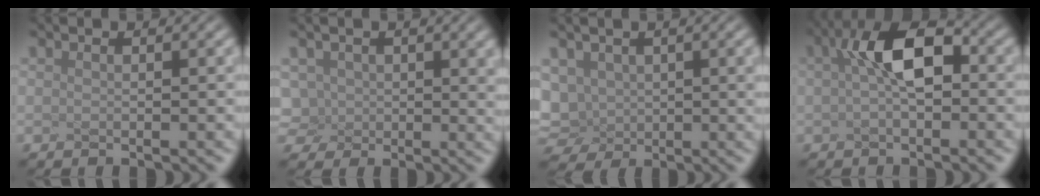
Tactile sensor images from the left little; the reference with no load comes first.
{"total": 2.2, "force": [0.2, 2.0, 0.9], "torque": [-0.079, -0.012, 0.056]}
{"total": 2.0, "force": [-0.3, 1.5, 1.3], "torque": [-0.076, -0.010, 0.041]}
{"total": 3.5, "force": [-0.7, 0.9, 3.3], "torque": [-0.088, 0.005, 0.020]}